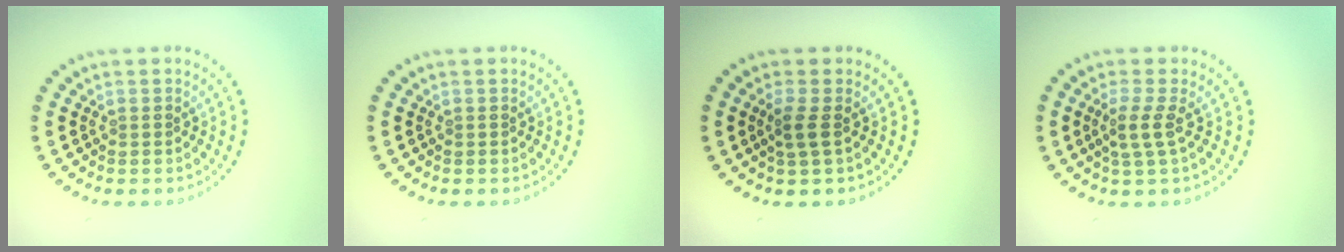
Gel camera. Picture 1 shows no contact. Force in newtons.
{"total": 0.0}
{"total": 1.6, "press": 1.3, "slide": 0.8}
{"total": 2.1, "press": 1.6, "slide": 1.3}